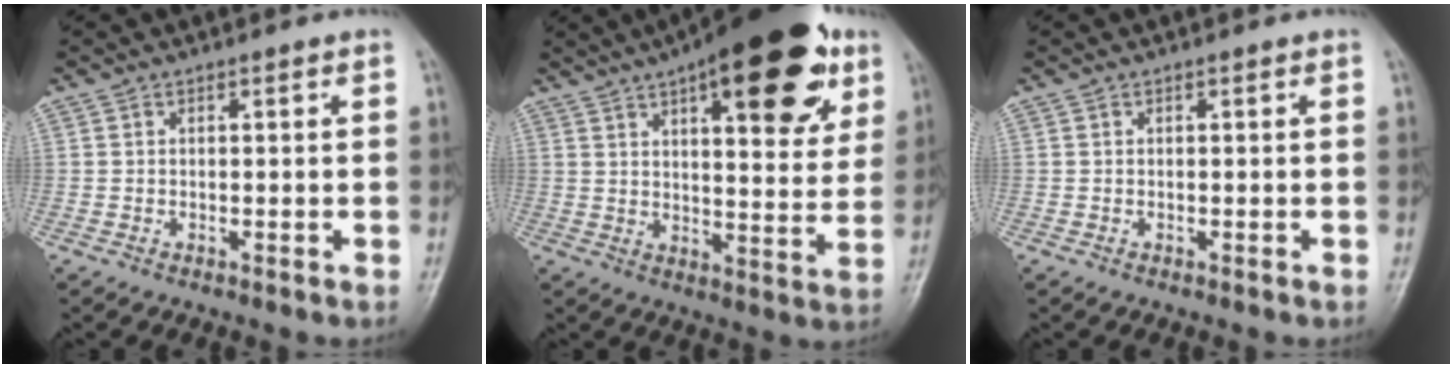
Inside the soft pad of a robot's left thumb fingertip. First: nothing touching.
{"total": 23.7, "force": [12.4, 8.7, 18.2], "torque": [-0.225, -0.020, 0.174]}
{"total": 0.0}